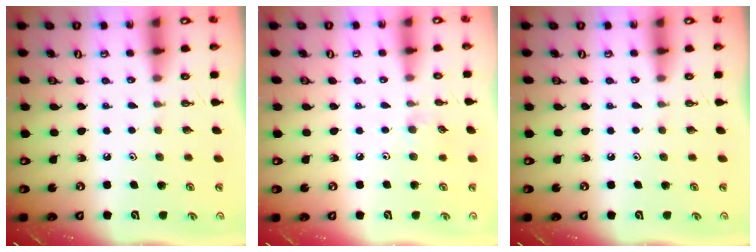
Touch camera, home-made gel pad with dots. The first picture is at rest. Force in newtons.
{"total": 6.1, "press": 6.0, "slide": 0.6}
{"total": 0.0}